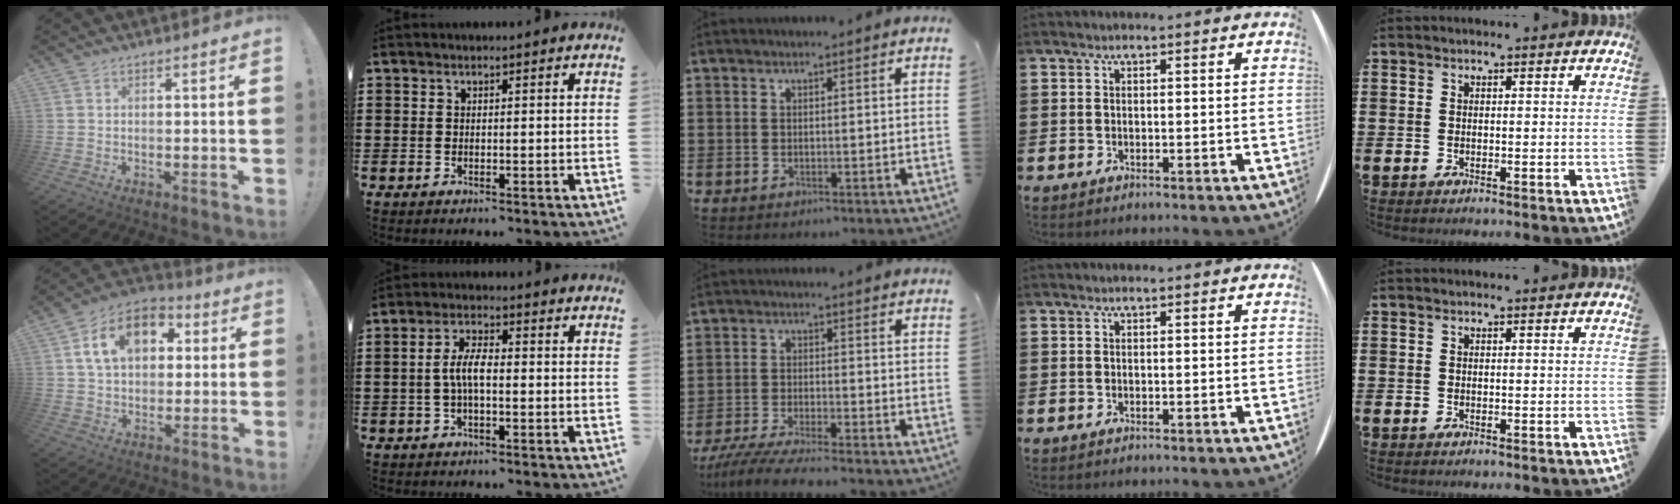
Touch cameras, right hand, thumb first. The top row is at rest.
{"thumb": {"total": 15.0, "force": [4.9, 10.5, 9.5], "torque": [-0.152, 0.000, 0.094]}, "index": {"total": 5.0, "force": [-0.7, 1.7, 4.7], "torque": [-0.104, -0.001, -0.019]}, "middle": {"total": 5.4, "force": [-5.0, 0.0, 2.0], "torque": [-0.052, -0.016, -0.099]}}